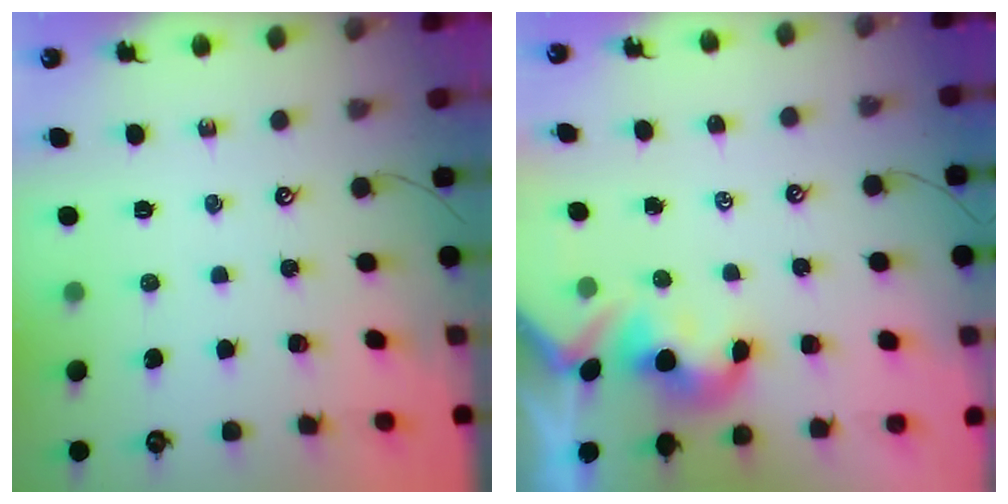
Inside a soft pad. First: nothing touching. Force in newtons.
{"total": 2.2, "press": 2.1, "slide": 0.5}